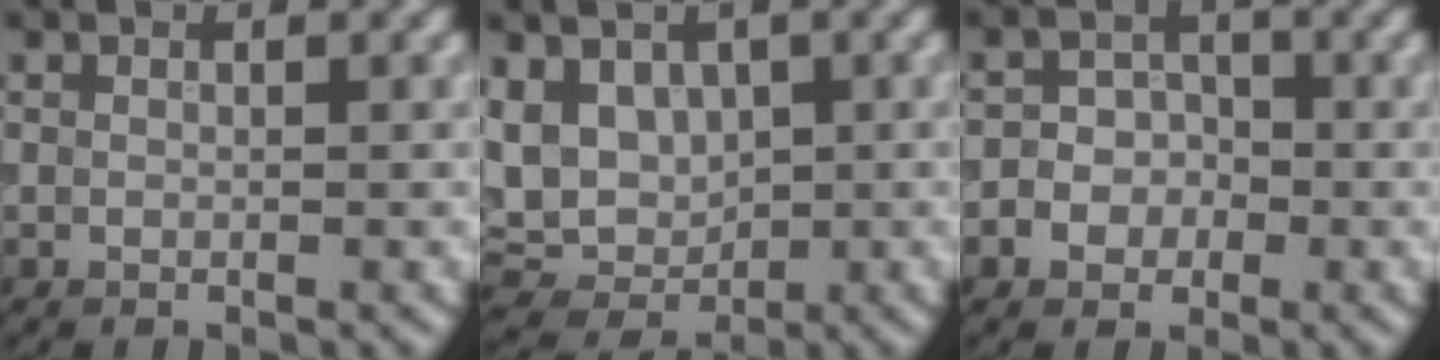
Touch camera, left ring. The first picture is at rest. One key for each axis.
{"total": 7.7, "fx": 1.8, "fy": 5.9, "fz": 4.6, "tx": -0.086, "ty": 0.013, "tz": 0.031}
{"total": 3.6, "fx": -1.5, "fy": 3.1, "fz": 1.1, "tx": 0.007, "ty": 0.008, "tz": -0.042}